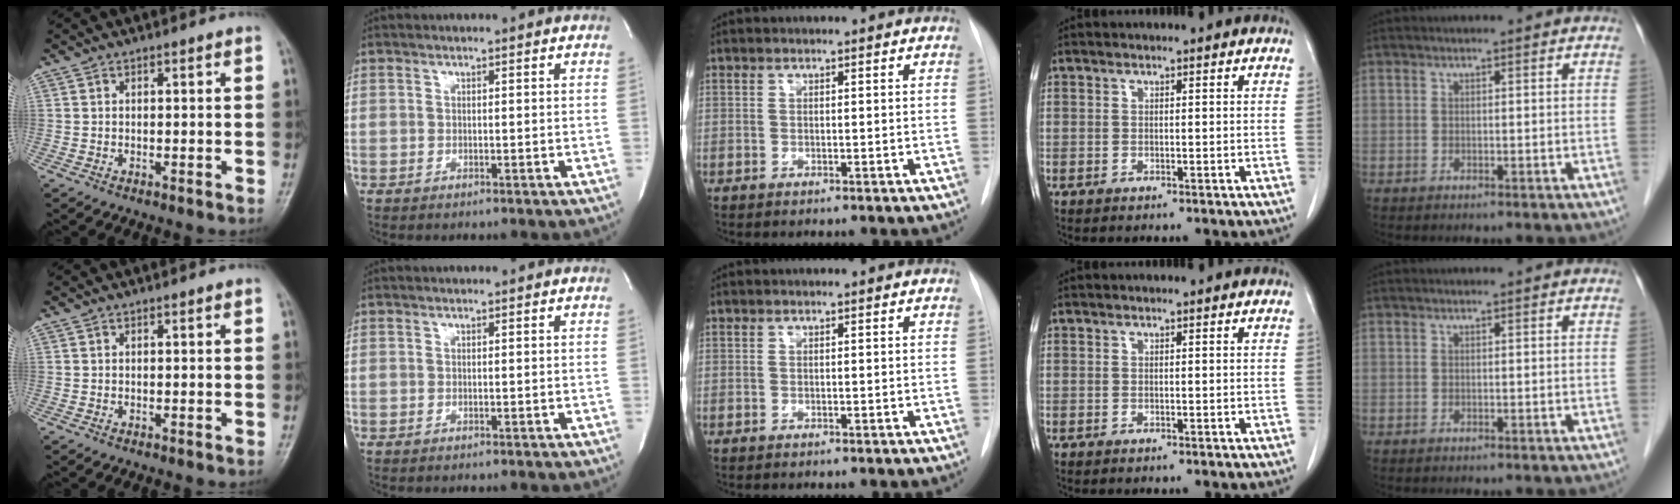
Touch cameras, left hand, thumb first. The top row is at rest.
{}